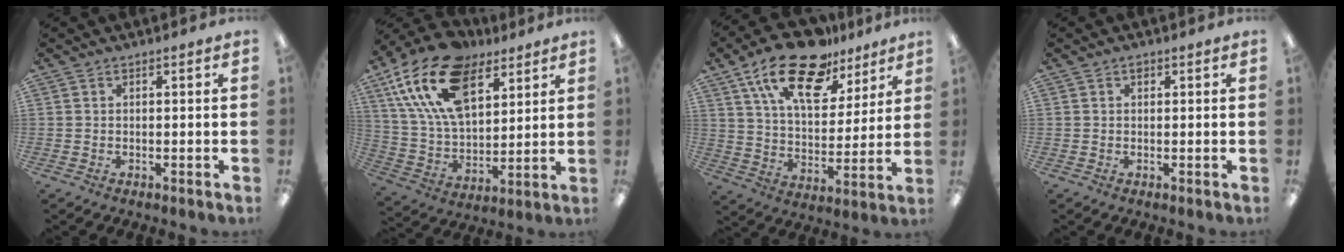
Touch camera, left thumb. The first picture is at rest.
{"total": 21.5, "force": [11.9, 12.0, 13.2], "torque": [-0.267, -0.049, 0.212]}
{"total": 20.3, "force": [13.1, 9.9, 11.9], "torque": [-0.200, -0.065, 0.229]}
{"total": 0.9, "force": [0.5, 0.6, 0.5], "torque": [-0.003, -0.001, 0.006]}